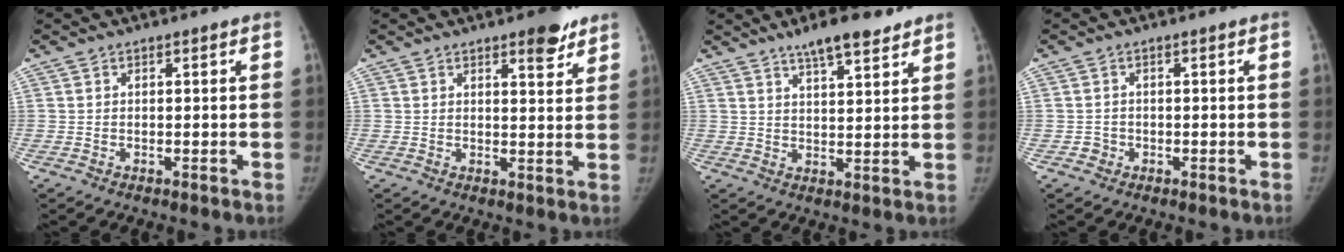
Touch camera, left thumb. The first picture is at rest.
{"total": 5.6, "force": [3.9, 1.9, 3.6], "torque": [-0.029, -0.022, 0.048]}
{"total": 8.4, "force": [6.2, 2.2, 5.1], "torque": [-0.066, -0.031, 0.098]}
{"total": 1.5, "force": [-0.8, 1.3, -0.1], "torque": [0.014, 0.007, -0.014]}